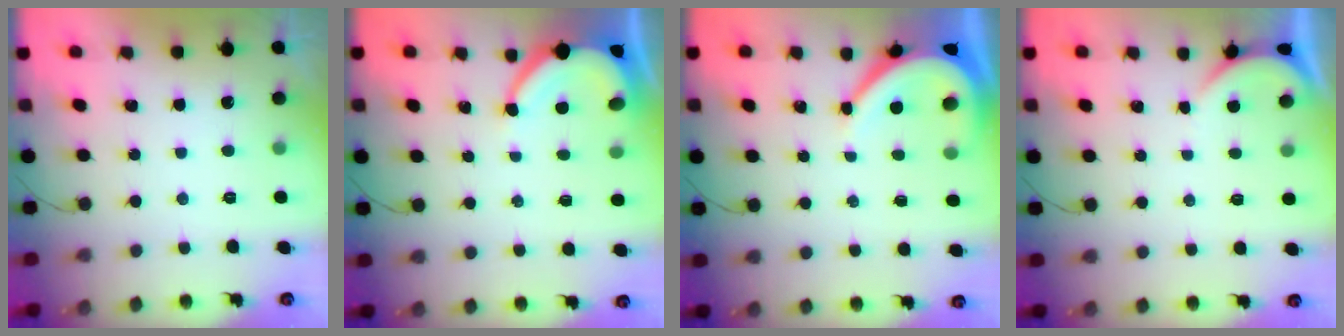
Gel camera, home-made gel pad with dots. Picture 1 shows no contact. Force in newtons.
{"total": 6.4, "press": 6.4, "slide": 0.6}
{"total": 9.8, "press": 9.8, "slide": 0.7}
{"total": 1.6, "press": 1.6, "slide": 0.2}